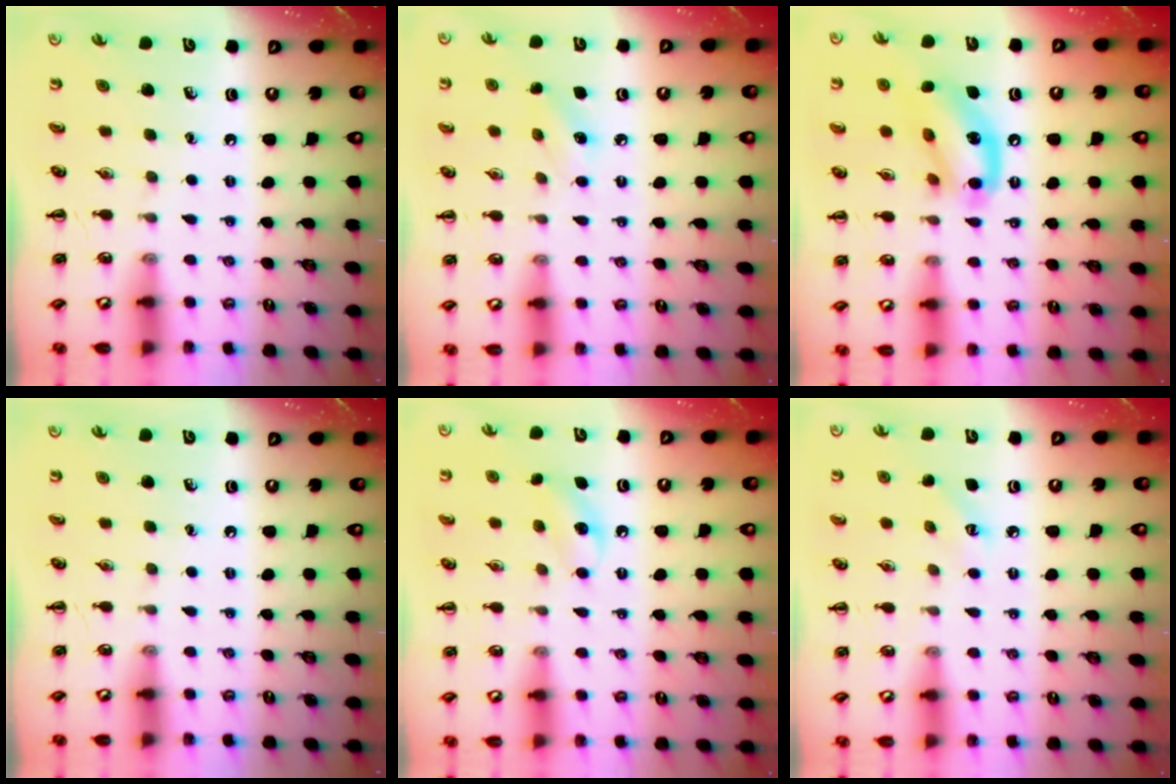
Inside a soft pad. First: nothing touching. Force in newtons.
{"total": 5.9, "press": 5.8, "slide": 1.5}
{"total": 13.5, "press": 13.1, "slide": 3.1}
{"total": 0.0}
{"total": 8.6, "press": 8.3, "slide": 1.9}
{"total": 3.4, "press": 3.3, "slide": 1.0}